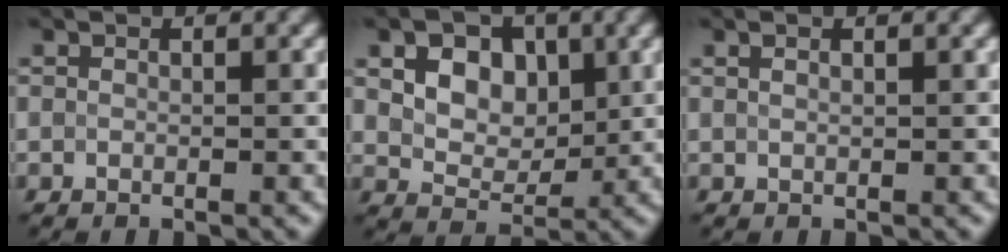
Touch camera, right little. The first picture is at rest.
{"total": 7.1, "force": [2.8, 4.8, 4.4], "torque": [-0.088, 0.012, 0.051]}
{"total": 0.7, "force": [0.6, -0.1, 0.4], "torque": [-0.013, 0.007, 0.012]}